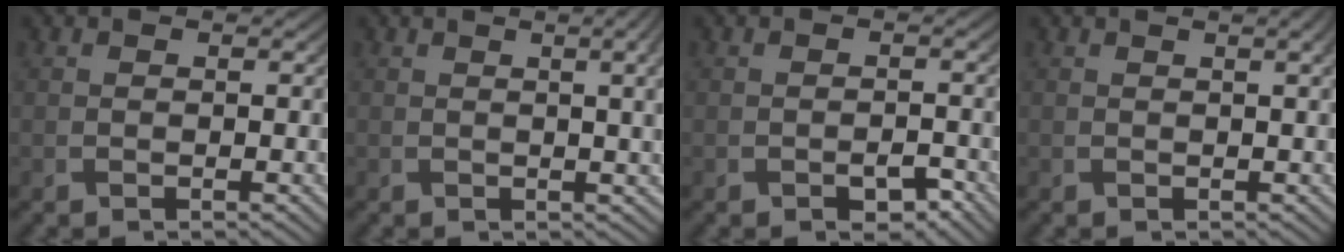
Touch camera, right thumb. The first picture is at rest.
{"total": 5.6, "force": [1.3, 1.6, 5.2], "torque": [-0.058, 0.014, 0.017]}
{"total": 2.5, "force": [-1.6, 1.3, 1.5], "torque": [-0.024, -0.002, -0.023]}
{"total": 2.1, "force": [0.9, 0.4, 1.8], "torque": [-0.026, 0.006, 0.005]}